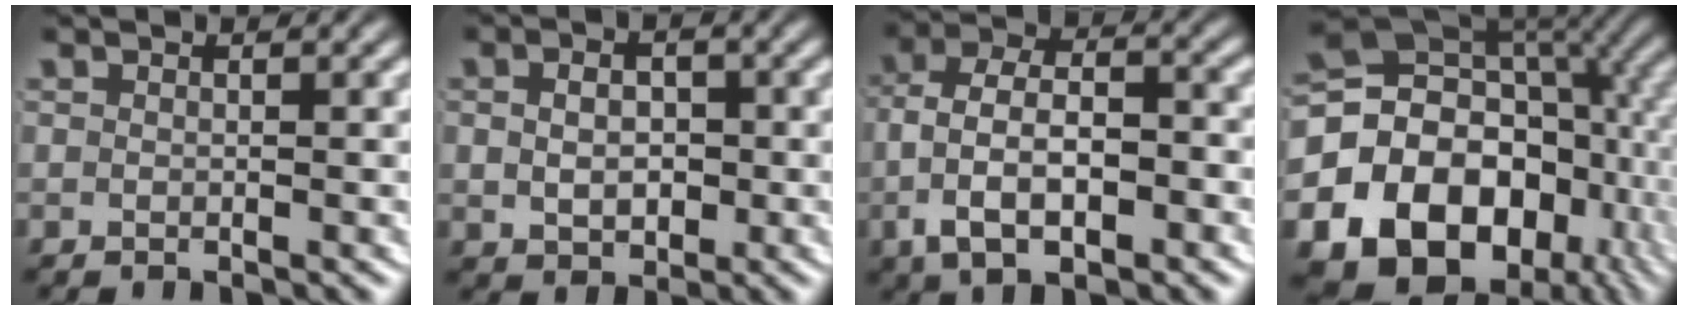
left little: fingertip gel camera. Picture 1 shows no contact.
{"total": 2.7, "force": [-0.1, 1.9, 2.0], "torque": [-0.023, -0.008, 0.007]}
{"total": 6.6, "force": [-1.8, 3.8, 5.1], "torque": [-0.091, -0.013, -0.023]}
{"total": 25.6, "force": [-4.4, 20.6, 14.6], "torque": [-0.313, -0.069, -0.066]}